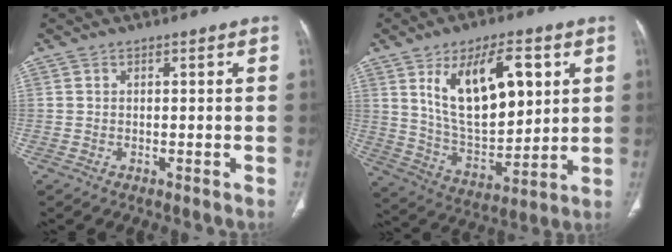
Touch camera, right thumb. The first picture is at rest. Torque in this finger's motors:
{"motor_torque": [1.65, 2.84, 0.91, -0.48, 0.30]}